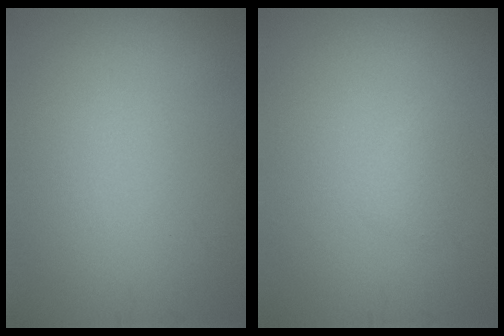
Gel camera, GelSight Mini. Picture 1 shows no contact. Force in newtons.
{"total": 0.9, "press": 0.9, "slide": 0.1}